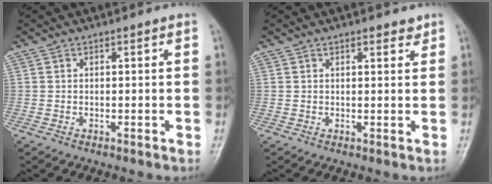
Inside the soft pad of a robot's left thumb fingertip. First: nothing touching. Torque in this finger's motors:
{"motor_torque": [-0.18, -0.11, -0.42, -0.18, 0.05]}